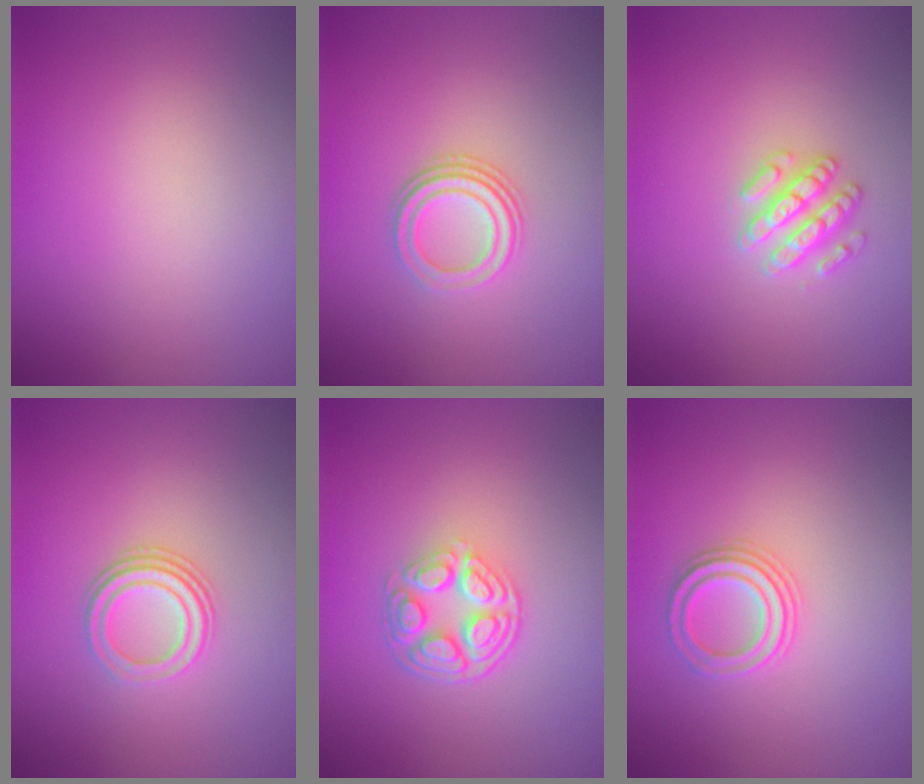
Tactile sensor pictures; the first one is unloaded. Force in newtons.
{"total": 2.9, "press": 2.2, "slide": 2.0}
{"total": 2.5, "press": 2.5, "slide": 0.4}
{"total": 2.9, "press": 2.2, "slide": 2.0}
{"total": 4.7, "press": 3.3, "slide": 3.3}
{"total": 2.3, "press": 2.2, "slide": 0.8}